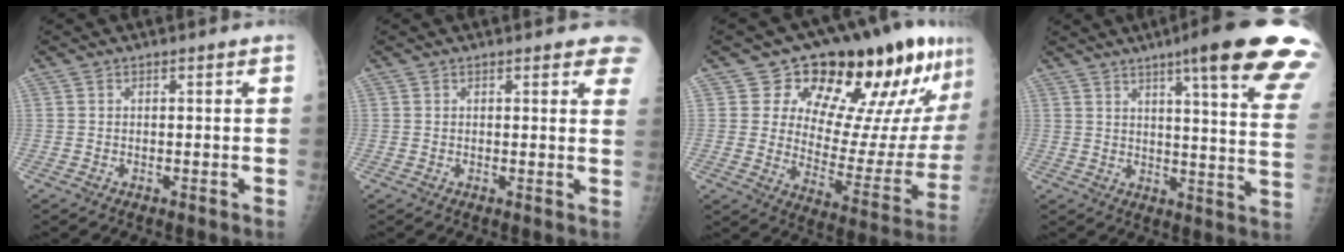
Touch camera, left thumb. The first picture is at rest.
{"total": 4.7, "force": [3.8, 1.5, 2.3], "torque": [0.005, -0.011, 0.029]}
{"total": 23.0, "force": [15.2, 9.6, 14.3], "torque": [-0.152, -0.074, 0.213]}
{"total": 22.7, "force": [14.6, 2.4, 17.3], "torque": [-0.202, -0.063, 0.176]}